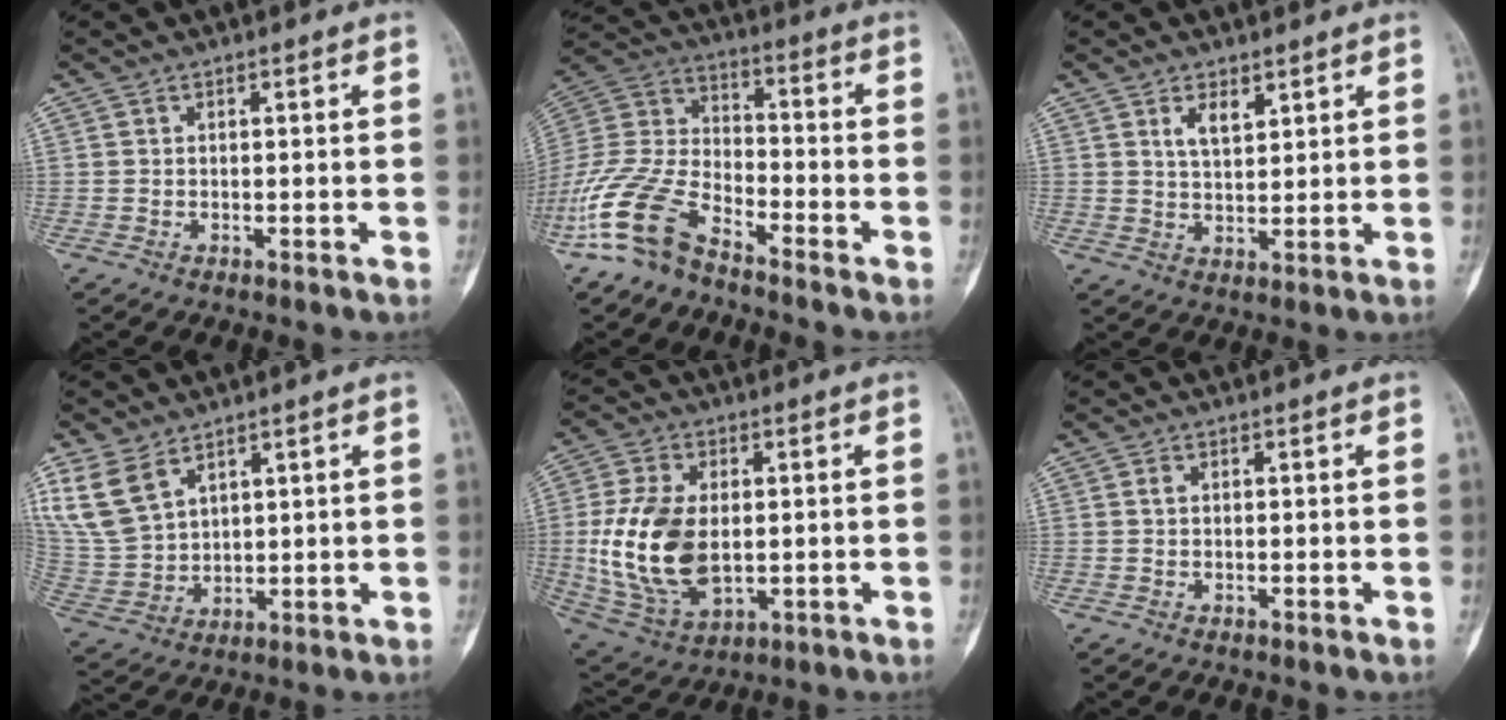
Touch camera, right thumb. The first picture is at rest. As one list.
[{"total": 14.3, "force": [-9.6, 6.9, 8.1], "torque": [-0.170, 0.062, -0.197]}, {"total": 4.3, "force": [2.4, 2.1, 2.9], "torque": [-0.038, -0.016, 0.045]}, {"total": 11.2, "force": [6.5, 7.0, 5.9], "torque": [-0.114, -0.016, 0.152]}, {"total": 16.6, "force": [-0.4, 10.0, 13.2], "torque": [-0.263, -0.006, 0.009]}, {"total": 0.7, "force": [0.1, 0.4, 0.5], "torque": [-0.006, -0.001, 0.000]}]